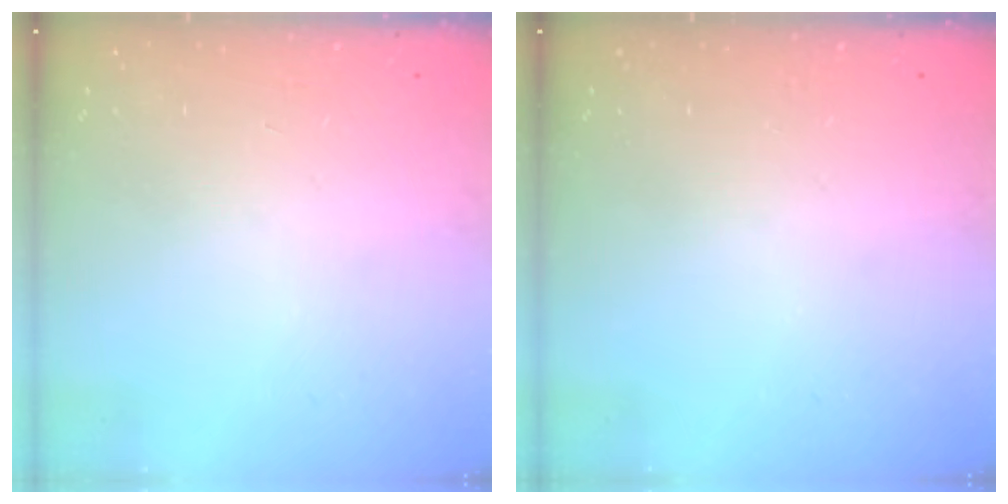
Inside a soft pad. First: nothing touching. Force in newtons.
{"total": 0.0}